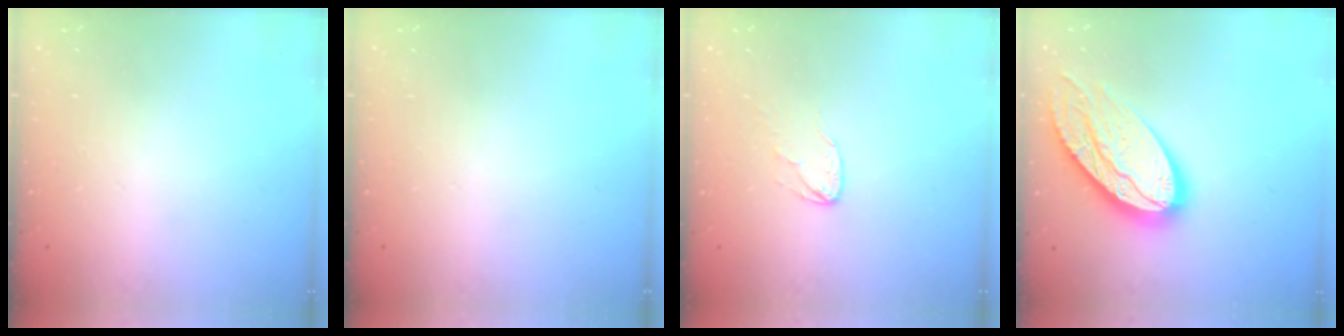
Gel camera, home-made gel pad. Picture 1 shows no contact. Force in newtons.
{"total": 0.0}
{"total": 4.0, "press": 4.0, "slide": 0.3}
{"total": 18.1, "press": 18.1, "slide": 1.2}